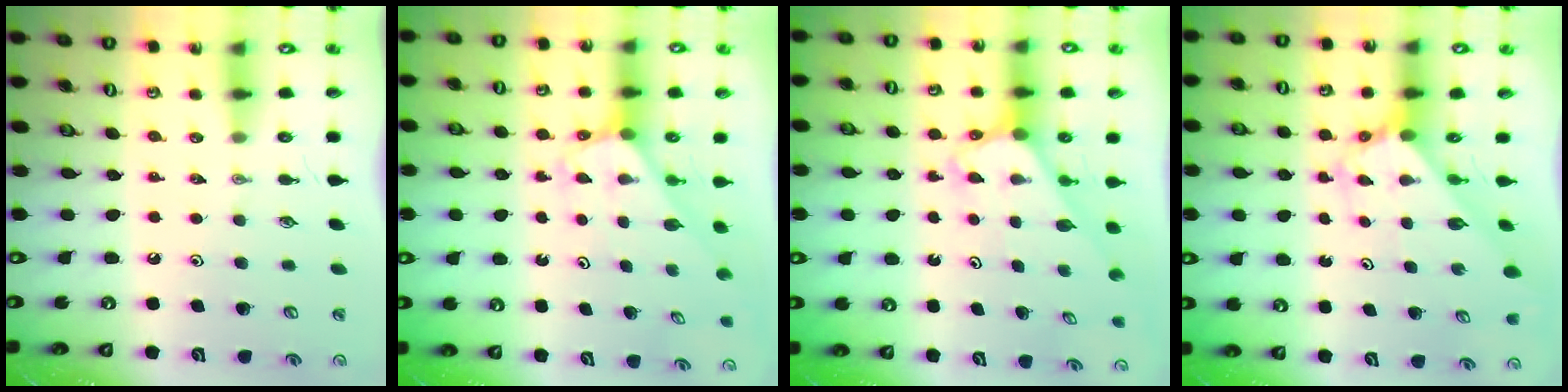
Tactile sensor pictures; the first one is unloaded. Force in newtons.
{"total": 2.2, "press": 2.2, "slide": 0.1}
{"total": 2.8, "press": 2.8, "slide": 0.2}
{"total": 2.7, "press": 2.7, "slide": 0.3}